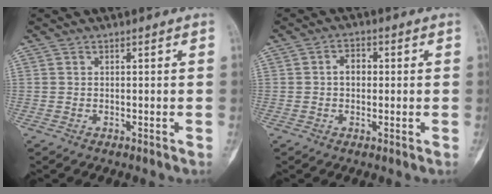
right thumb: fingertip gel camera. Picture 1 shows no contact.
{"total": 3.3, "force": [0.2, 2.3, 2.4], "torque": [-0.026, 0.008, -0.002]}